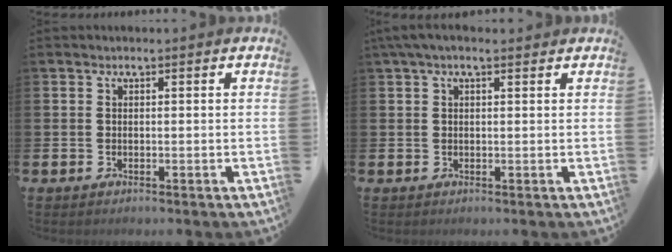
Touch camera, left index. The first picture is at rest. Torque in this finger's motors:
{"motor_torque": [1.11, -1.02, 0.67, 0.19]}